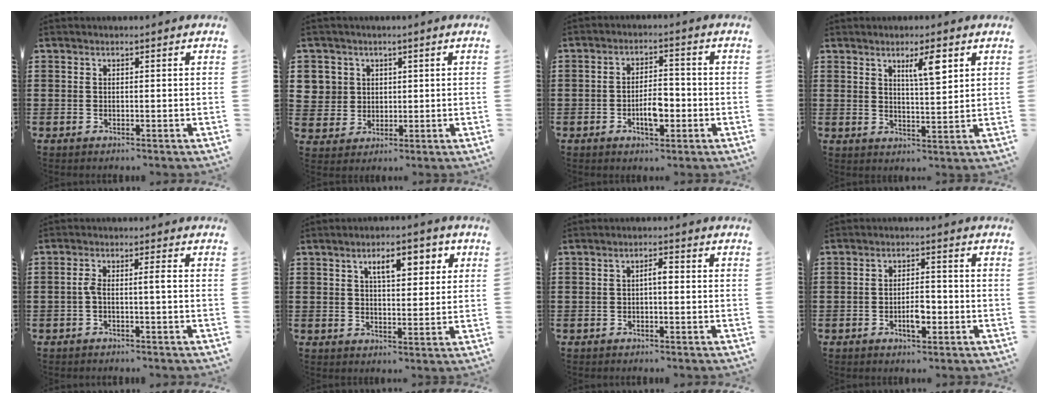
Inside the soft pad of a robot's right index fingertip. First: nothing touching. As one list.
[{"total": 4.4, "force": [1.4, 4.2, 0.3], "torque": [-0.028, 0.015, 0.027]}, {"total": 5.3, "force": [-1.7, 2.3, 4.4], "torque": [-0.084, 0.007, -0.032]}, {"total": 5.2, "force": [2.7, 1.2, 4.2], "torque": [-0.065, -0.002, 0.039]}, {"total": 2.5, "force": [-0.5, 0.3, 2.4], "torque": [-0.047, 0.004, -0.013]}, {"total": 6.0, "force": [2.7, 2.4, 4.8], "torque": [-0.072, 0.000, 0.036]}, {"total": 1.9, "force": [-0.3, 0.5, 1.8], "torque": [-0.035, 0.004, -0.008]}, {"total": 4.3, "force": [-1.4, 1.8, 3.6], "torque": [-0.071, 0.005, -0.027]}]